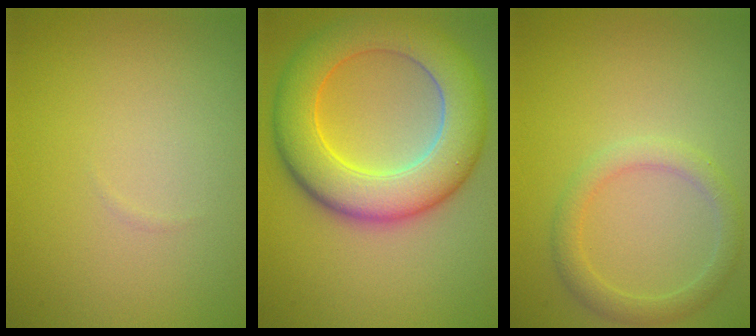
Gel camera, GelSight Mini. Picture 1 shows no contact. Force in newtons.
{"total": 9.1, "press": 9.1, "slide": 0.3}
{"total": 2.3, "press": 2.3, "slide": 0.1}